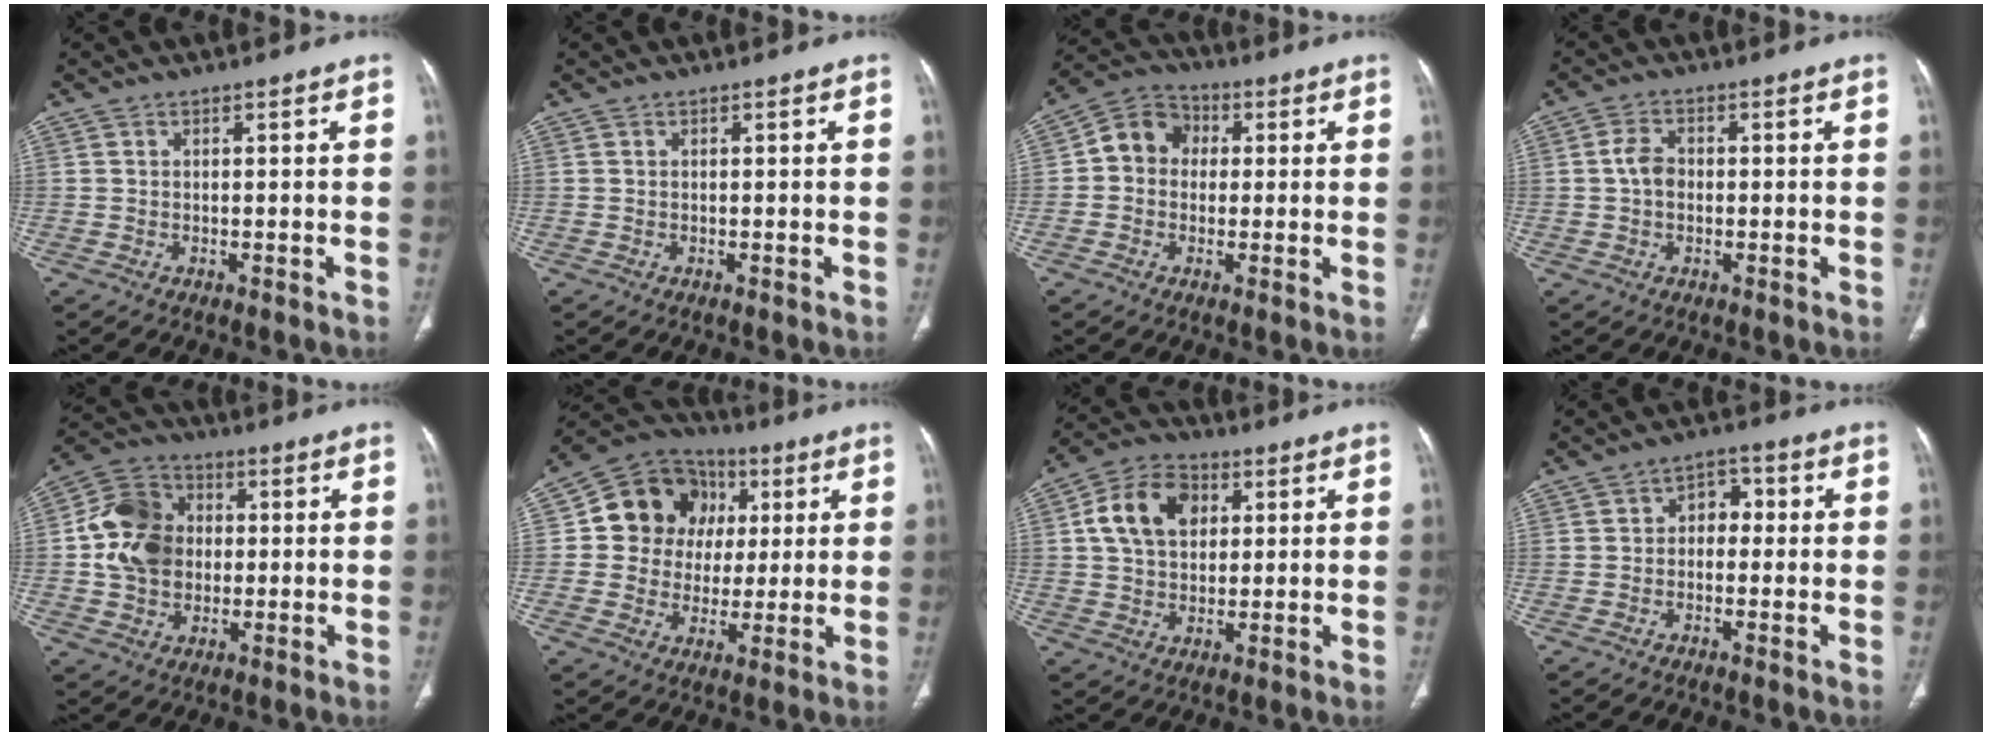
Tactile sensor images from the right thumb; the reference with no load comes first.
{"total": 0.0}
{"total": 8.2, "force": [0.6, 7.1, 3.9], "torque": [-0.045, 0.023, -0.006]}
{"total": 4.0, "force": [0.0, 2.9, 2.8], "torque": [-0.053, 0.011, -0.005]}
{"total": 13.4, "force": [0.4, 10.9, 7.8], "torque": [-0.123, 0.019, 0.003]}
{"total": 15.3, "force": [3.0, 13.5, 6.4], "torque": [-0.062, 0.015, 0.048]}
{"total": 12.1, "force": [3.1, 8.7, 7.8], "torque": [-0.121, 0.008, 0.048]}
{"total": 4.6, "force": [0.2, 3.4, 3.1], "torque": [-0.018, 0.018, -0.008]}